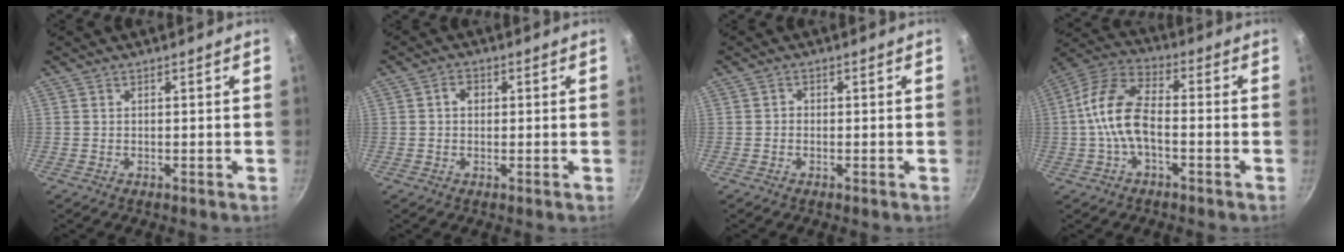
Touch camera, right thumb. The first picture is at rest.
{"total": 2.4, "force": [0.3, 1.9, 1.4], "torque": [-0.013, 0.005, 0.002]}
{"total": 0.9, "force": [-0.4, 0.7, 0.2], "torque": [-0.002, 0.002, -0.010]}
{"total": 11.4, "force": [-2.1, 6.0, 9.4], "torque": [-0.175, 0.043, -0.055]}